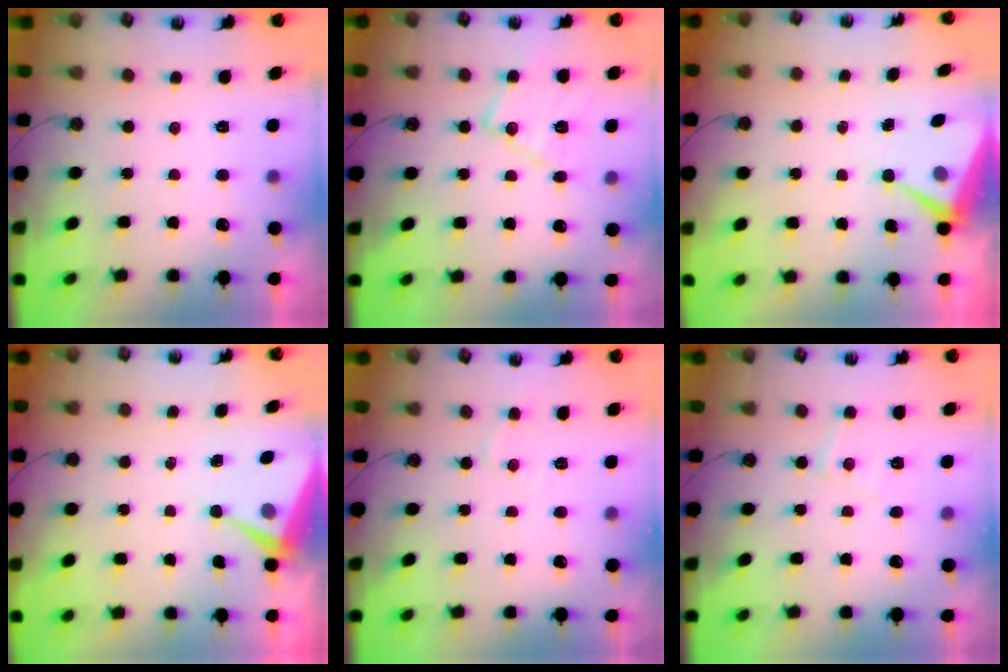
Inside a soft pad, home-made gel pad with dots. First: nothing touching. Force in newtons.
{"total": 12.7, "press": 12.7, "slide": 0.5}
{"total": 8.2, "press": 8.2, "slide": 0.1}
{"total": 7.0, "press": 7.0, "slide": 0.3}
{"total": 4.2, "press": 4.1, "slide": 0.7}
{"total": 6.4, "press": 6.4, "slide": 0.5}